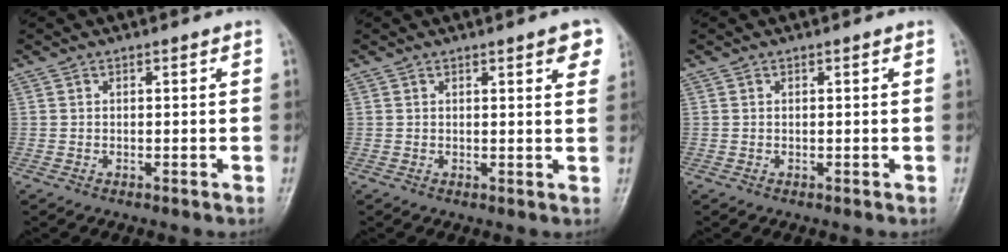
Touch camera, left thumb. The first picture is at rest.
{"total": 4.3, "force": [2.4, 1.1, 3.4], "torque": [-0.027, -0.008, 0.025]}
{"total": 0.0}